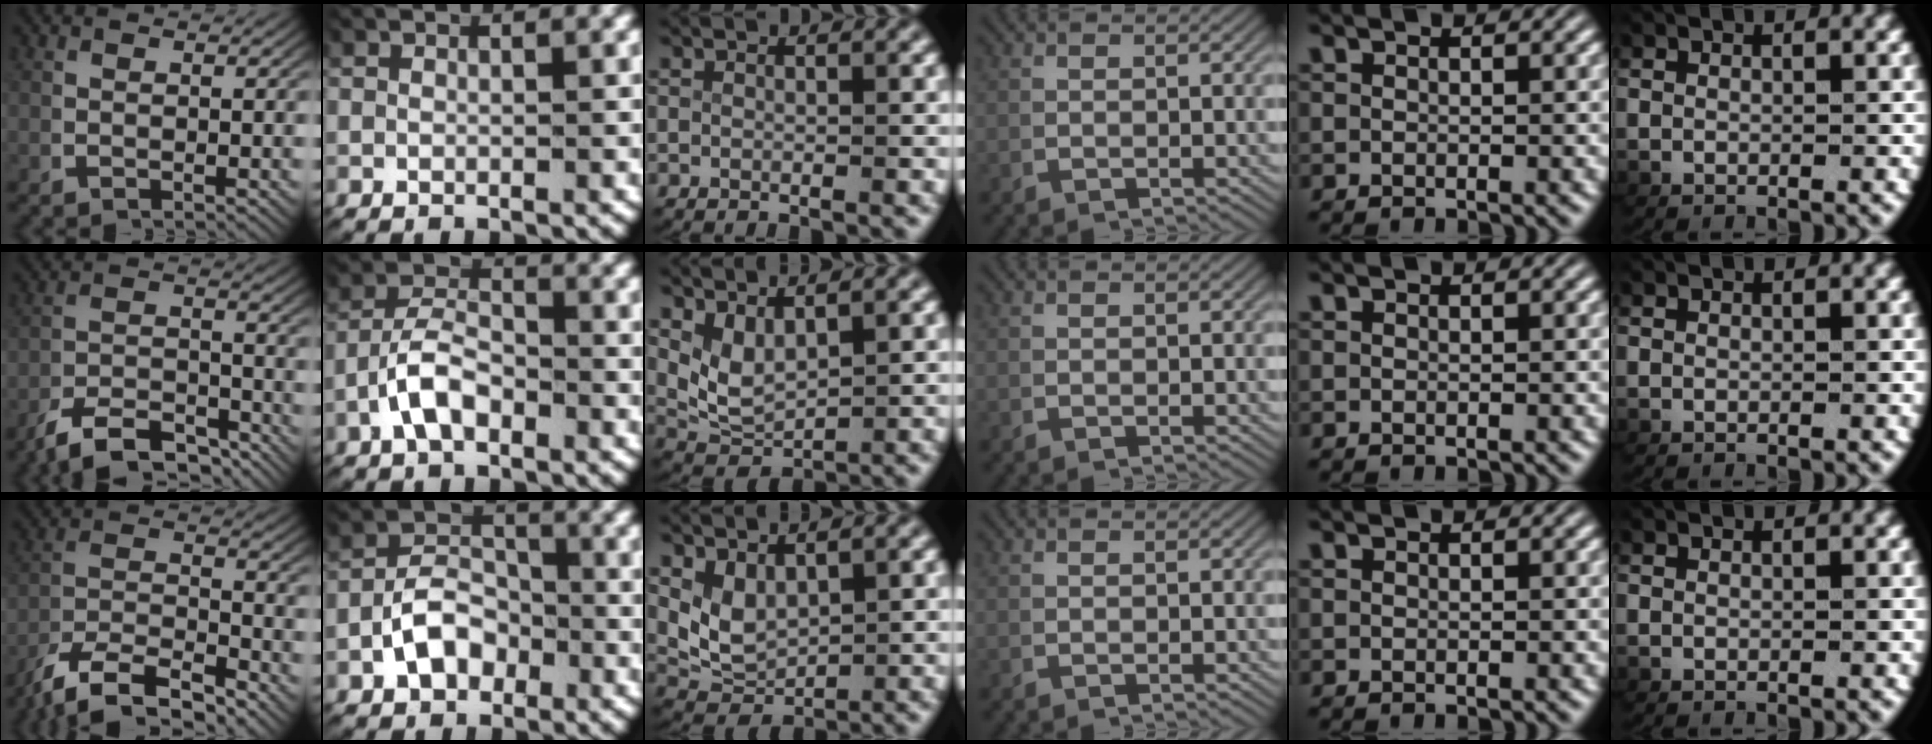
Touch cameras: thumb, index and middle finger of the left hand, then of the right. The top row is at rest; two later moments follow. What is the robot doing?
{"motion": "lift_and_place", "object": "card"}